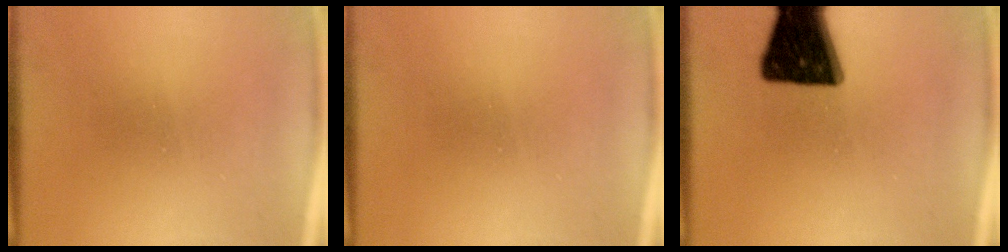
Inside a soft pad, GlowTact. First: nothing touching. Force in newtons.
{"total": 0.0}
{"total": 19.7}